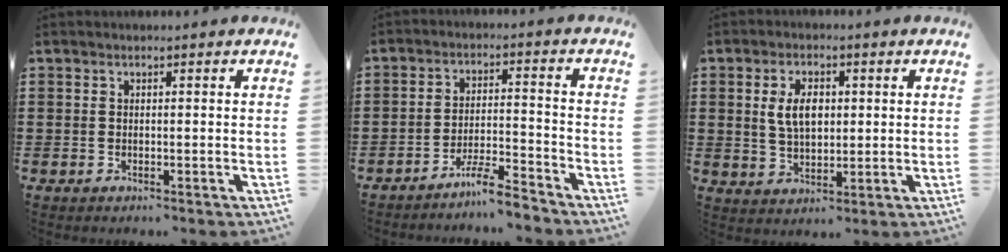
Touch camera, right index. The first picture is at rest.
{"total": 5.6, "force": [-5.1, 0.2, 2.4], "torque": [-0.047, 0.000, -0.098]}
{"total": 5.7, "force": [1.0, 3.3, 4.6], "torque": [-0.096, 0.007, 0.012]}